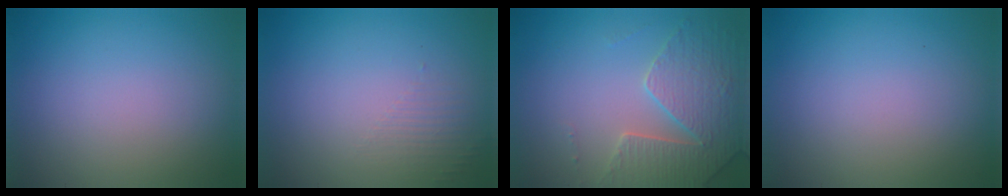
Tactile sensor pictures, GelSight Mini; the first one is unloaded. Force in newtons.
{"total": 1.3, "press": 0.1, "slide": 1.3}
{"total": 4.3, "press": 4.1, "slide": 1.1}
{"total": 0.0}